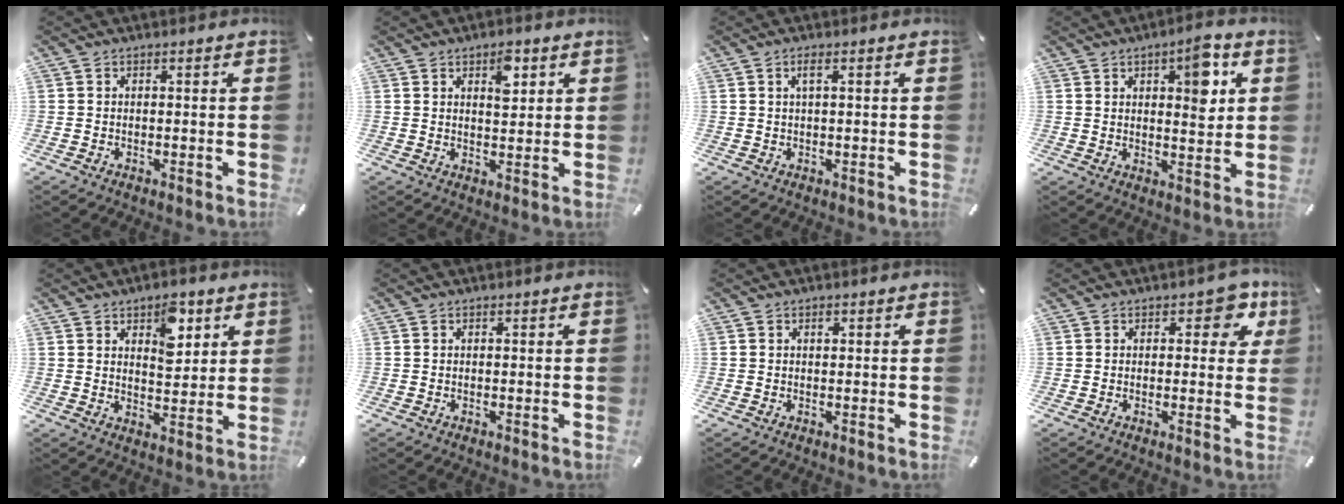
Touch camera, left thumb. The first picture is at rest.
{"total": 5.6, "force": [2.8, 3.1, 3.8], "torque": [-0.041, -0.010, 0.040]}
{"total": 2.1, "force": [0.7, 0.4, 2.0], "torque": [-0.041, 0.004, 0.010]}
{"total": 9.2, "force": [3.9, 4.3, 7.2], "torque": [-0.079, -0.022, 0.057]}
{"total": 8.1, "force": [4.6, 4.9, 4.5], "torque": [-0.048, -0.016, 0.074]}
{"total": 0.0}
{"total": 0.6, "force": [0.2, 0.5, 0.4], "torque": [0.000, -0.003, 0.003]}
{"total": 6.1, "force": [2.8, 3.6, 4.0], "torque": [-0.031, -0.005, 0.041]}